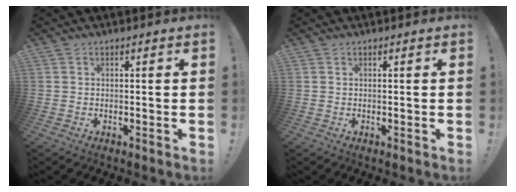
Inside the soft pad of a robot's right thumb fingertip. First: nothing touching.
{"total": 0.0}